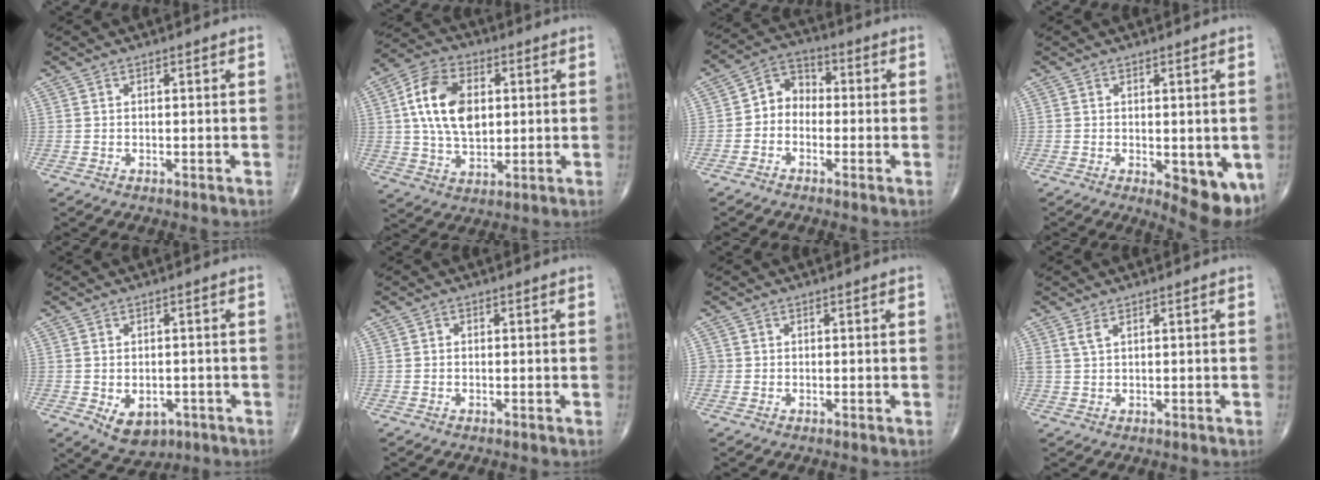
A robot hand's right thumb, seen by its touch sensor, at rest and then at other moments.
{"total": 14.1, "force": [2.3, 8.9, 10.7], "torque": [-0.182, 0.004, 0.038]}
{"total": 6.1, "force": [-1.1, 5.0, 3.3], "torque": [-0.027, 0.028, -0.042]}
{"total": 9.3, "force": [-2.5, 3.8, 8.1], "torque": [-0.087, -0.018, -0.022]}
{"total": 7.1, "force": [-2.5, 4.9, 4.4], "torque": [-0.053, 0.006, -0.022]}
{"total": 0.5, "force": [-0.1, 0.5, 0.3], "torque": [0.002, 0.002, -0.004]}
{"total": 0.9, "force": [-0.1, 0.9, 0.0], "torque": [0.006, 0.005, -0.004]}
{"total": 1.8, "force": [1.0, 0.6, 1.3], "torque": [-0.036, 0.004, 0.028]}